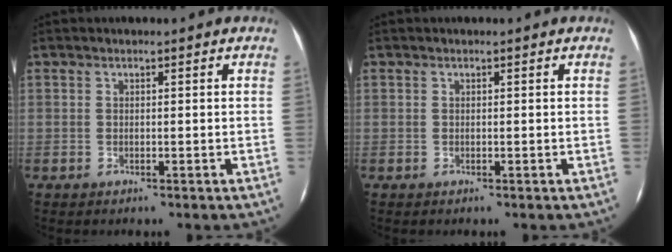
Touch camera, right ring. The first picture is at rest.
{"total": 0.0}